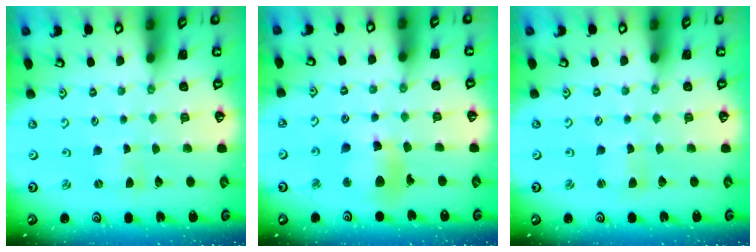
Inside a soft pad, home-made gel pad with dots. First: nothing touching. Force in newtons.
{"total": 12.5, "press": 12.3, "slide": 1.7}
{"total": 1.2, "press": 1.1, "slide": 0.2}